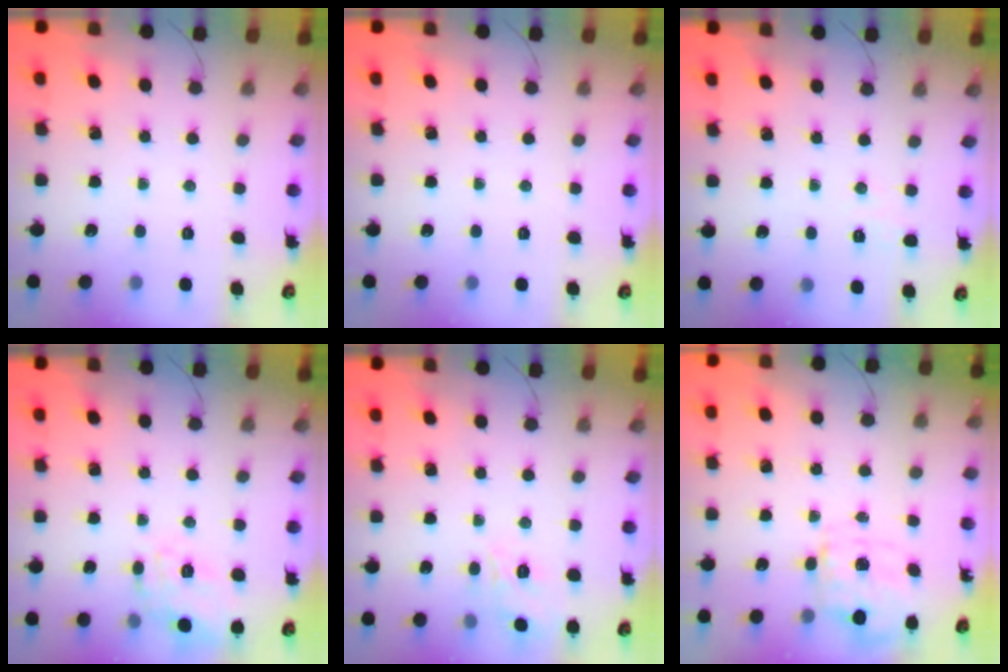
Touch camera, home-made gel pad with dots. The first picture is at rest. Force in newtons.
{"total": 0.0}
{"total": 1.2, "press": 0.3, "slide": 1.2}
{"total": 13.5, "press": 13.5, "slide": 0.5}
{"total": 7.2, "press": 7.2, "slide": 1.1}
{"total": 3.6, "press": 3.6, "slide": 0.7}